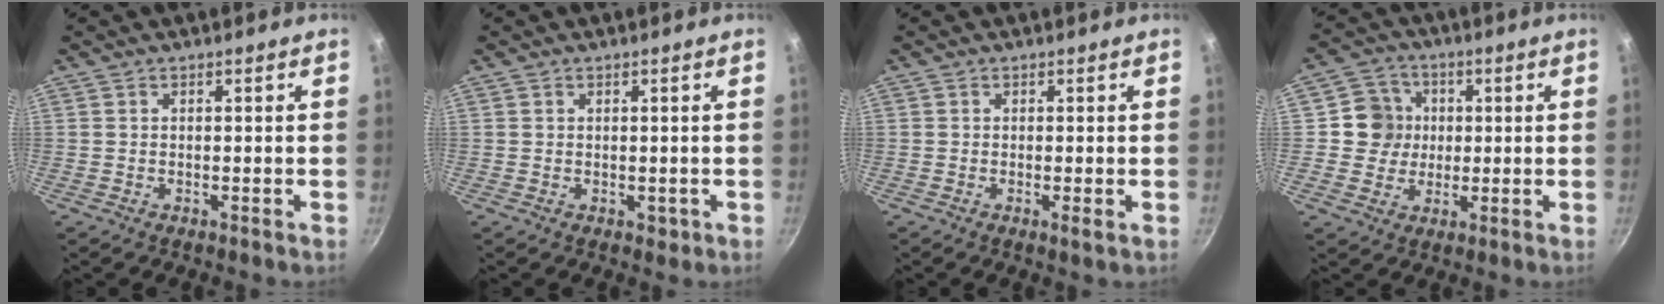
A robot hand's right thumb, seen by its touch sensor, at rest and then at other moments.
{"total": 1.5, "force": [0.0, 1.3, 0.8], "torque": [-0.006, 0.001, 0.002]}
{"total": 1.3, "force": [-0.3, 0.2, 1.3], "torque": [-0.024, -0.005, -0.007]}
{"total": 7.7, "force": [0.8, 7.4, 2.1], "torque": [0.006, 0.007, 0.001]}